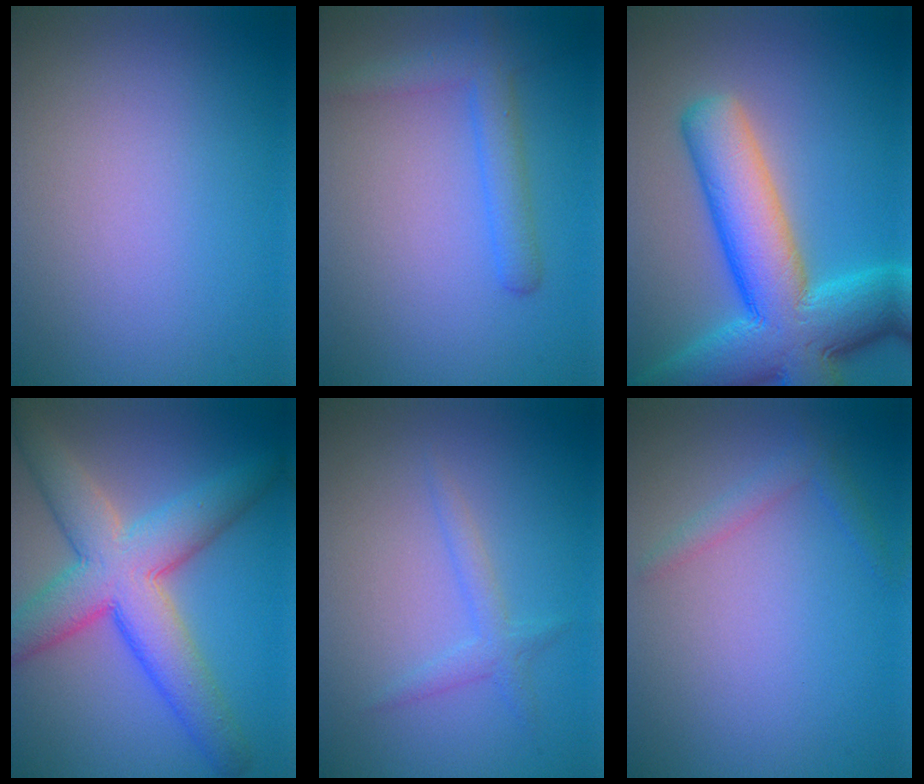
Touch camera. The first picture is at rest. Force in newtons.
{"total": 3.0, "press": 3.0, "slide": 0.2}
{"total": 12.5, "press": 12.5, "slide": 0.7}
{"total": 9.0, "press": 9.0, "slide": 0.5}
{"total": 1.6, "press": 1.6, "slide": 0.1}
{"total": 1.4, "press": 1.4, "slide": 0.1}